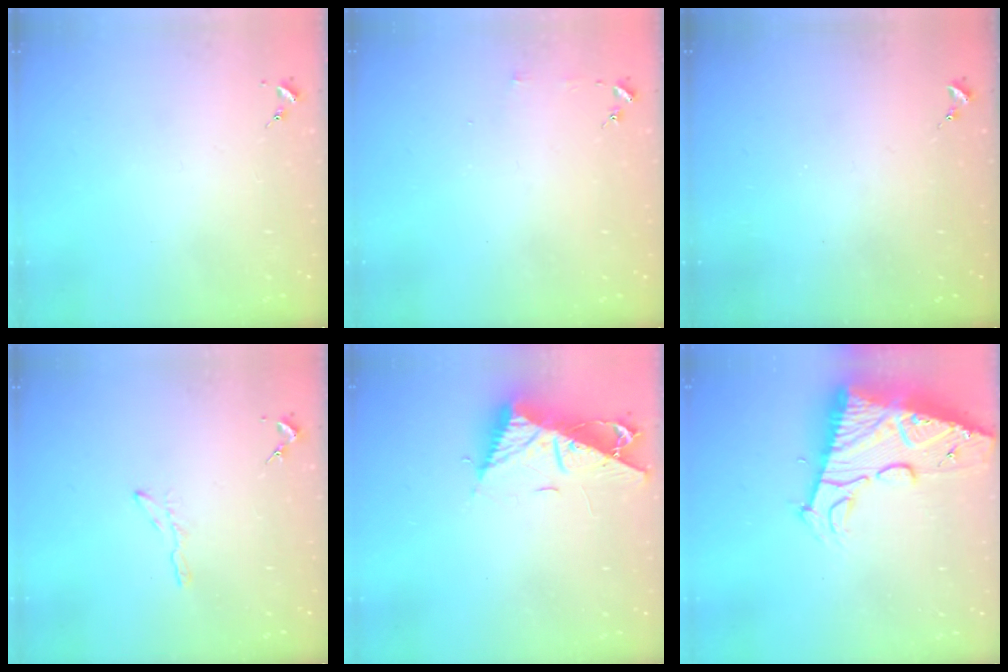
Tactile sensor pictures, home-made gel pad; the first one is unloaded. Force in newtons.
{"total": 3.0, "press": 3.0, "slide": 0.3}
{"total": 0.0}
{"total": 3.8, "press": 3.7, "slide": 0.4}
{"total": 11.7, "press": 11.6, "slide": 0.9}
{"total": 18.3, "press": 18.2, "slide": 1.7}